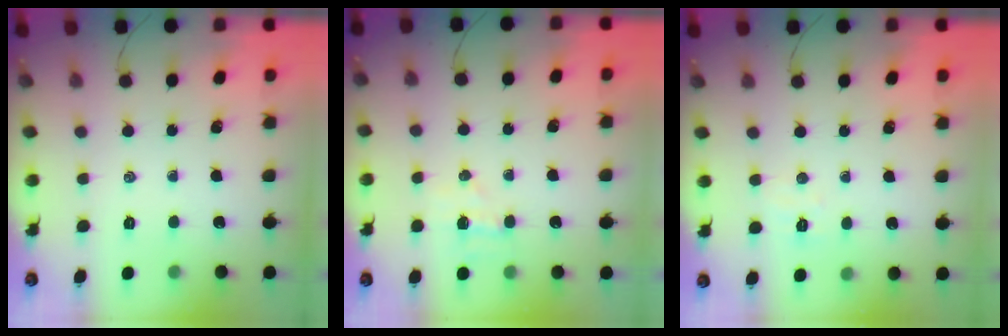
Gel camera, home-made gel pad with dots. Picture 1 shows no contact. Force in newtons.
{"total": 4.0, "press": 3.8, "slide": 1.1}
{"total": 4.2, "press": 4.0, "slide": 1.0}